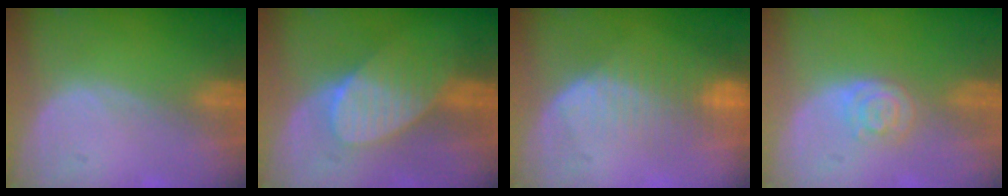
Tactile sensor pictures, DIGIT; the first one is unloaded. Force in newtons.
{"total": 7.0, "press": 6.9, "slide": 0.8}
{"total": 8.6, "press": 7.3, "slide": 4.6}
{"total": 3.7, "press": 3.6, "slide": 1.0}